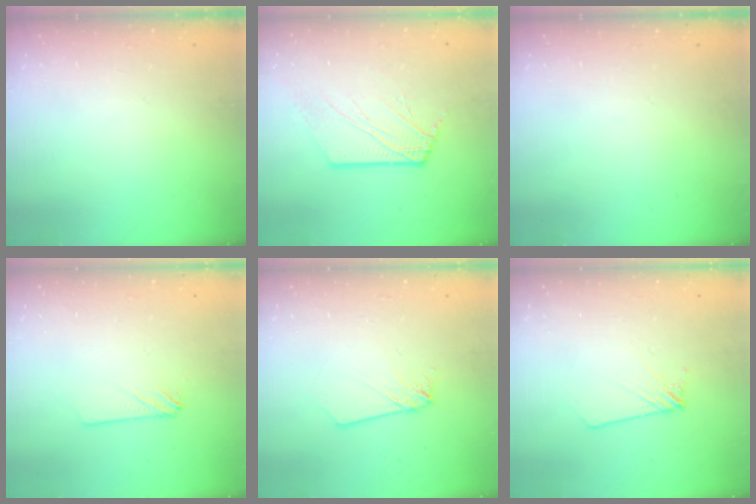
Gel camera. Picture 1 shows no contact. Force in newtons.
{"total": 6.2, "press": 6.2, "slide": 0.8}
{"total": 0.0}
{"total": 2.9, "press": 2.9, "slide": 0.3}
{"total": 2.6, "press": 2.6, "slide": 0.2}
{"total": 2.8, "press": 2.8, "slide": 0.4}